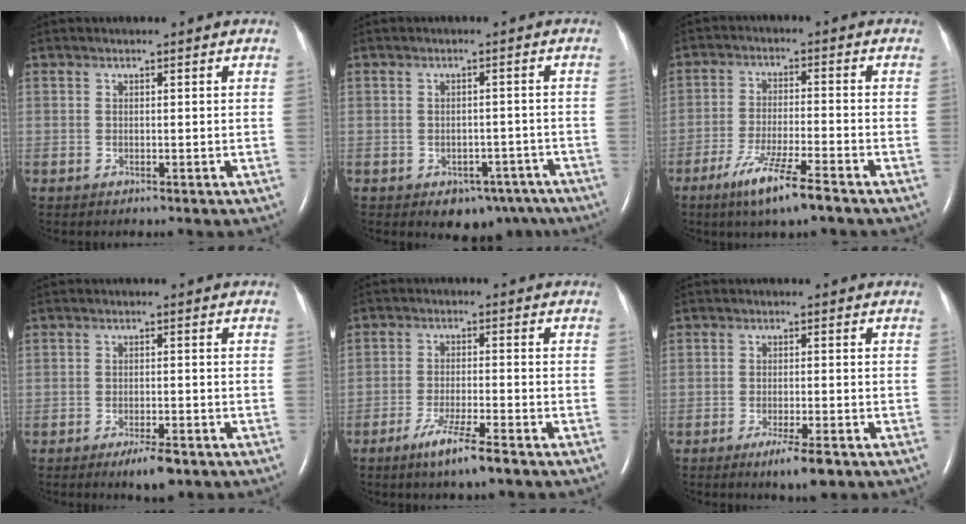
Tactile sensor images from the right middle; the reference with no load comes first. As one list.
[{"total": 6.3, "force": [-4.4, 3.9, 2.3], "torque": [-0.015, 0.016, -0.053]}, {"total": 8.5, "force": [-5.6, 0.1, 6.4], "torque": [-0.127, -0.020, -0.100]}, {"total": 4.2, "force": [-2.8, 0.9, 3.1], "torque": [-0.053, -0.006, -0.040]}, {"total": 6.6, "force": [-4.4, 0.0, 5.0], "torque": [-0.099, -0.015, -0.080]}, {"total": 4.9, "force": [-3.1, 0.4, 3.8], "torque": [-0.065, -0.012, -0.048]}]